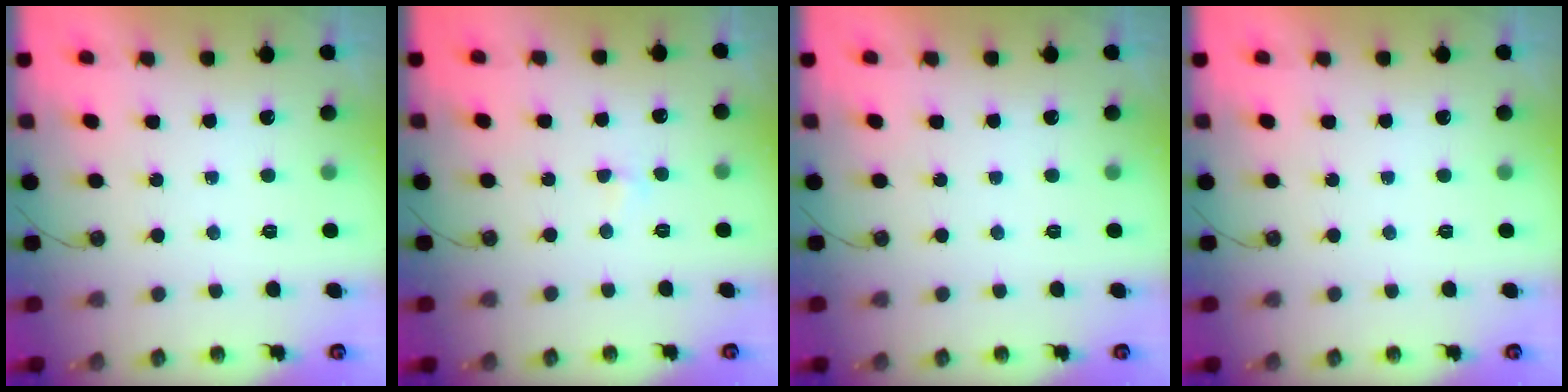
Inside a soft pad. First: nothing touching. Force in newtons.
{"total": 2.8, "press": 2.8, "slide": 0.5}
{"total": 0.0}
{"total": 0.0}